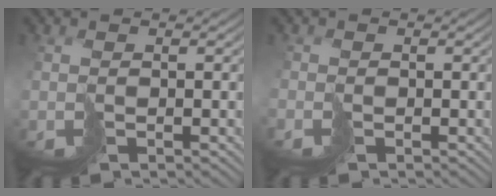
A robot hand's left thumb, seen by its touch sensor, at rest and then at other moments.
{"total": 1.0, "force": [-0.8, 0.5, 0.1], "torque": [-0.010, -0.007, -0.019]}